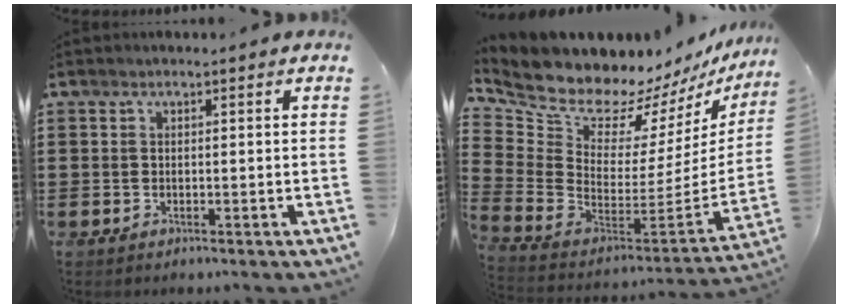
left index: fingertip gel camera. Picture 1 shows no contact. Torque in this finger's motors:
{"motor_torque": [2.14, 0.00, 0.76, 0.15]}